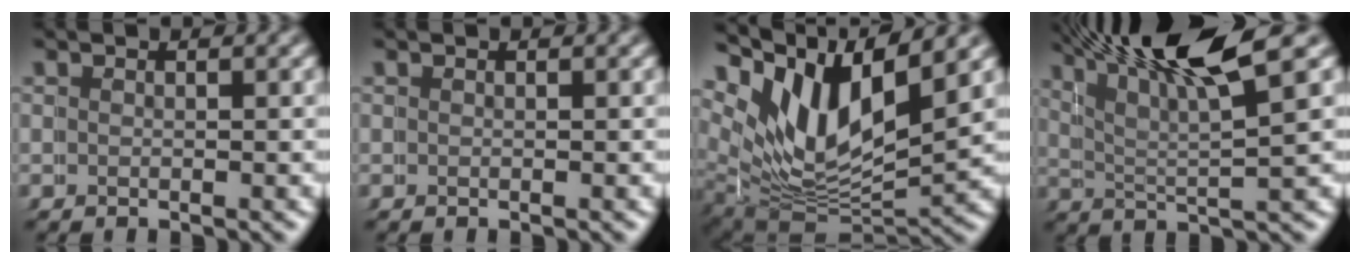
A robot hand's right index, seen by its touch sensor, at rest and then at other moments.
{"total": 0.0}
{"total": 13.0, "force": [4.5, 9.3, 8.0], "torque": [-0.148, 0.000, 0.062]}
{"total": 10.7, "force": [7.4, 2.2, 7.4], "torque": [-0.121, 0.028, 0.110]}